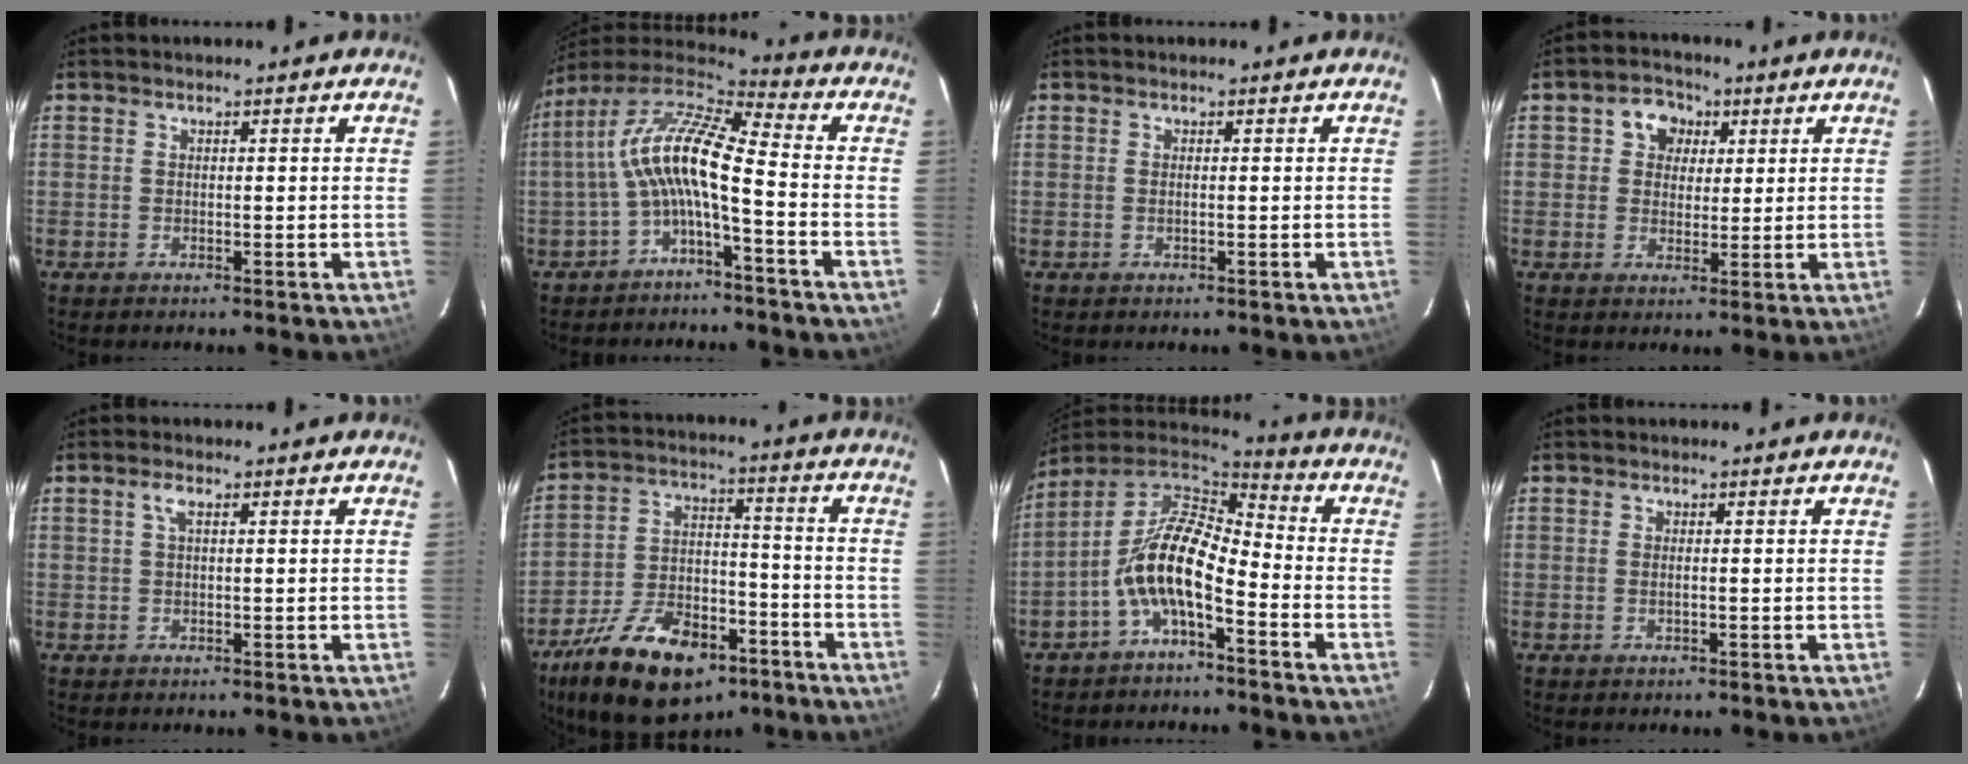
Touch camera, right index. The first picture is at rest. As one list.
[{"total": 13.0, "force": [-2.5, 2.6, 12.5], "torque": [-0.240, 0.014, -0.051]}, {"total": 0.6, "force": [-0.1, 0.0, 0.6], "torque": [-0.012, 0.002, -0.001]}, {"total": 5.9, "force": [2.1, 5.0, 2.4], "torque": [-0.032, 0.017, 0.034]}, {"total": 1.8, "force": [0.7, 0.6, 1.6], "torque": [-0.032, 0.007, 0.013]}, {"total": 21.1, "force": [-13.3, 10.7, 12.4], "torque": [-0.237, 0.009, -0.205]}, {"total": 11.7, "force": [-5.0, 4.5, 9.7], "torque": [-0.195, 0.012, -0.100]}, {"total": 0.7, "force": [-0.1, 0.0, 0.7], "torque": [-0.015, 0.002, -0.001]}]